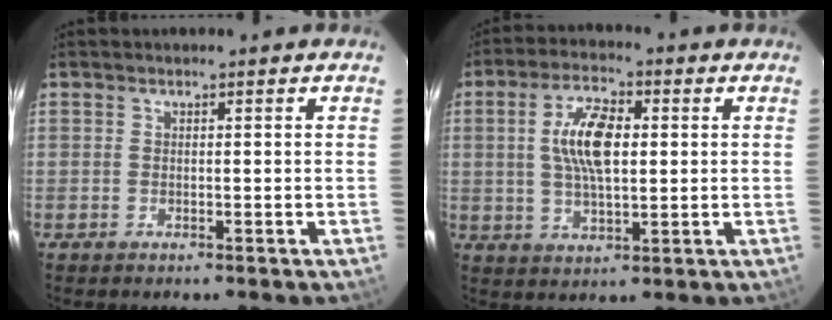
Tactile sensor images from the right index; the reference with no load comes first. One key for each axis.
{"total": 9.9, "fx": 1.5, "fy": 4.2, "fz": 8.9, "tx": -0.169, "ty": 0.011, "tz": 0.029}